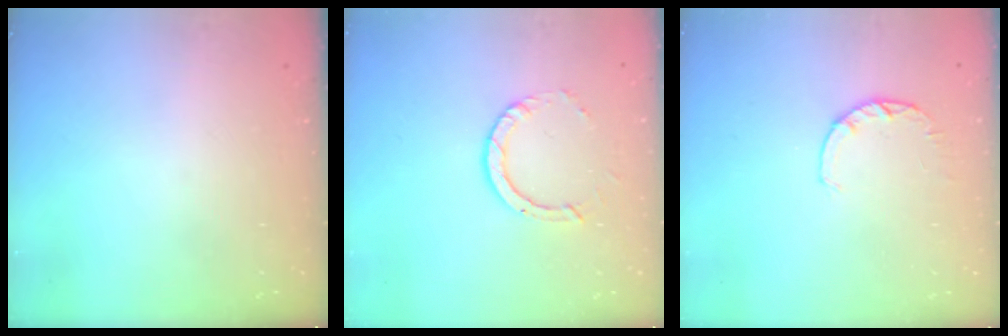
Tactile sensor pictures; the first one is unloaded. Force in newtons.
{"total": 4.7, "press": 4.7, "slide": 0.4}
{"total": 2.8, "press": 2.7, "slide": 0.5}